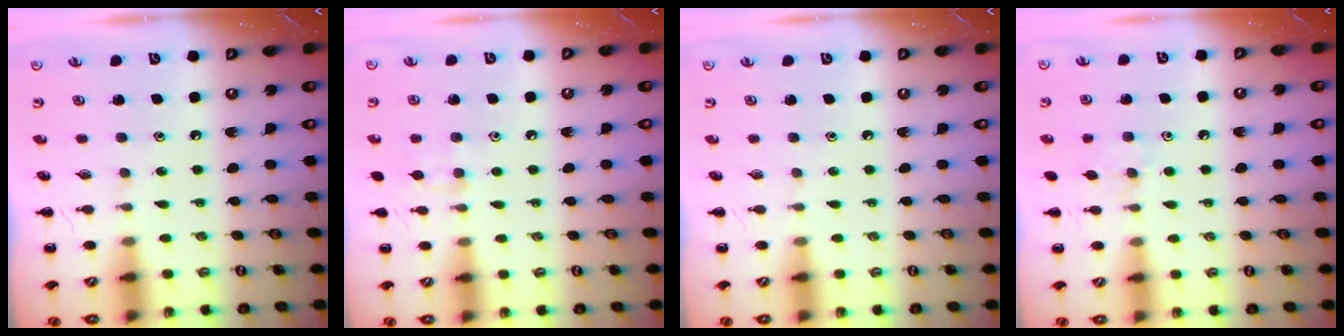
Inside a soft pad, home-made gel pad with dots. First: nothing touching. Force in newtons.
{"total": 6.5, "press": 6.1, "slide": 2.2}
{"total": 0.0}
{"total": 5.5, "press": 5.1, "slide": 1.9}